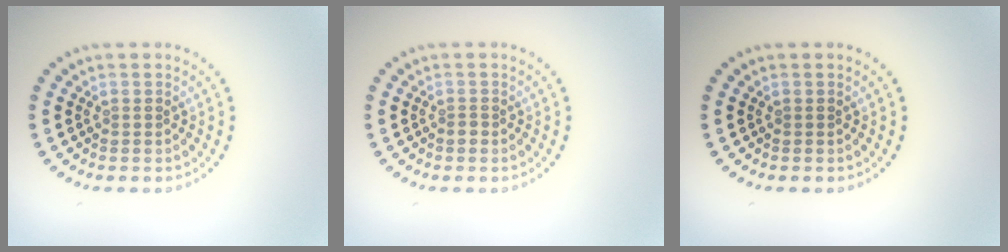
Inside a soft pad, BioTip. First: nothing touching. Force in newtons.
{"total": 0.6, "press": 0.4, "slide": 0.5}
{"total": 0.0}